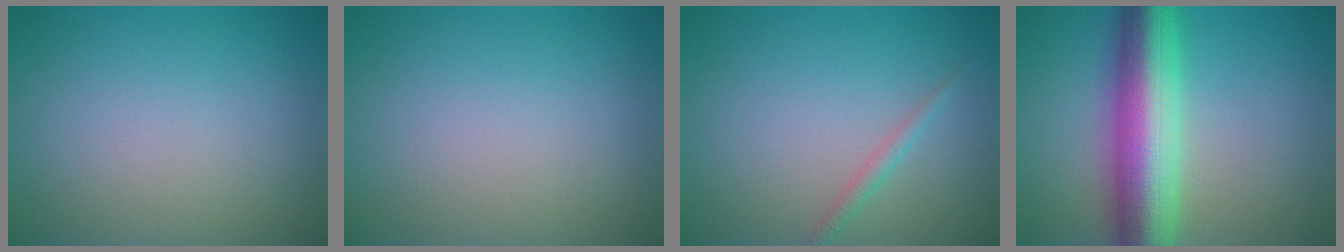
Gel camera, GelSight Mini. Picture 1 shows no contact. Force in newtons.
{"total": 0.0}
{"total": 1.2, "press": 1.2, "slide": 0.0}
{"total": 10.1, "press": 10.1, "slide": 0.1}